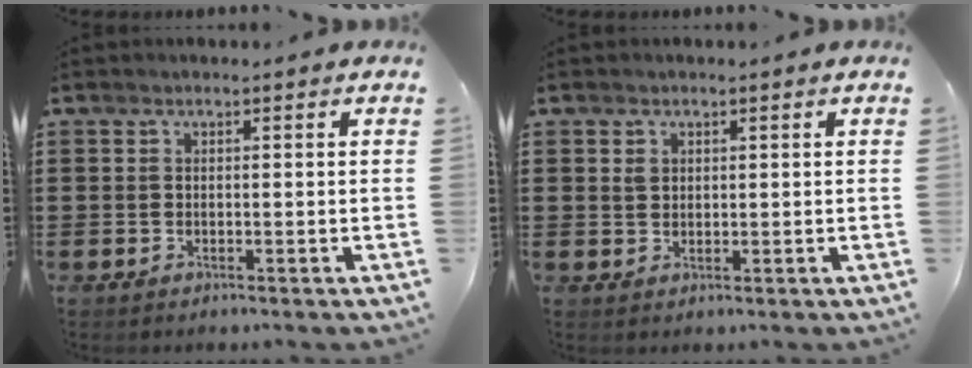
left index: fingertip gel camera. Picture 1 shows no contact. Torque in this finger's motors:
{"motor_torque": [0.76, -0.97, 0.01, 0.01]}